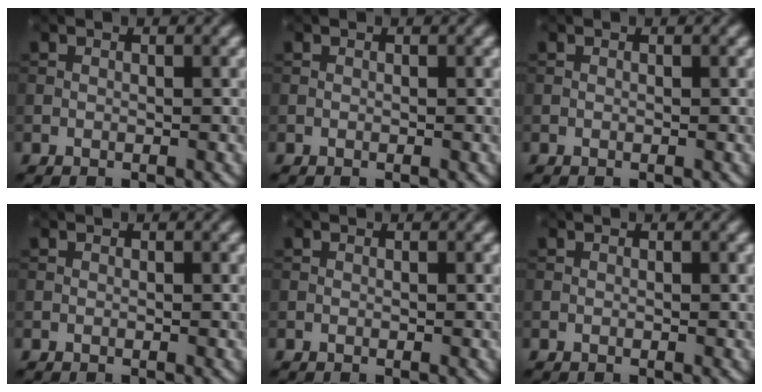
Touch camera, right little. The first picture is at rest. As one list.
[{"total": 0.0}, {"total": 0.0}, {"total": 0.0}, {"total": 0.0}, {"total": 0.0}]